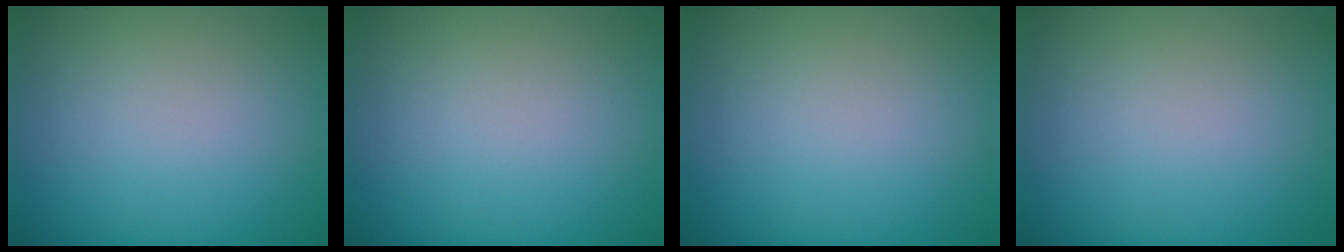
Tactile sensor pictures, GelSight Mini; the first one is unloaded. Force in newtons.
{"total": 0.0}
{"total": 0.0}
{"total": 0.0}